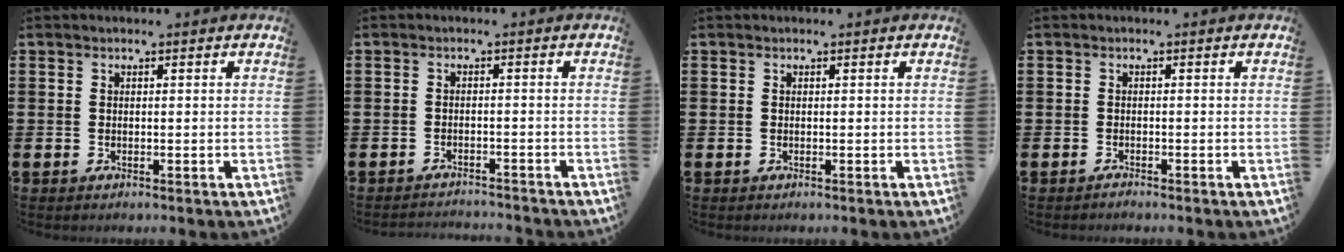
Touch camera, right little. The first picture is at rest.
{"total": 1.5, "force": [-1.5, -0.1, -0.1], "torque": [-0.002, 0.005, -0.032]}
{"total": 0.0}
{"total": 0.6, "force": [-0.5, 0.0, 0.1], "torque": [-0.003, -0.004, -0.010]}